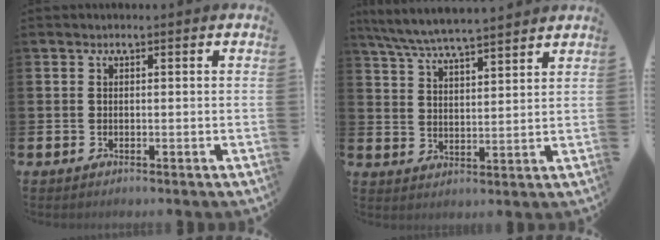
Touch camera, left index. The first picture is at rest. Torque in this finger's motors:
{"motor_torque": [0.75, -1.39, 0.89, 0.21]}